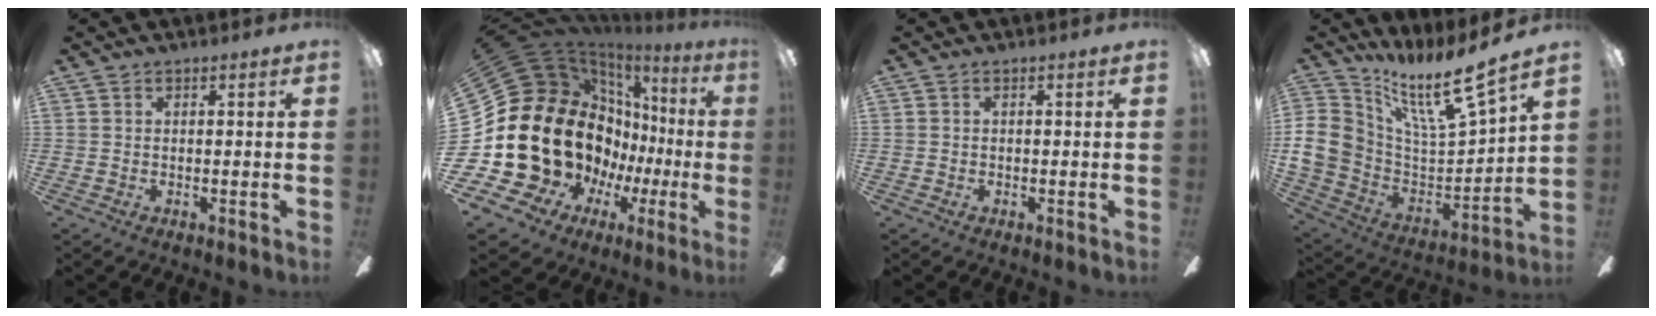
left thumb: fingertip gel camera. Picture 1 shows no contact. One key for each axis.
{"total": 25.7, "fx": -0.7, "fy": 19.7, "fz": 16.4, "tx": -0.371, "ty": -0.042, "tz": 0.052}
{"total": 0.0}
{"total": 15.8, "fx": 10.7, "fy": 5.7, "fz": 10.1, "tx": -0.192, "ty": -0.078, "tz": 0.178}